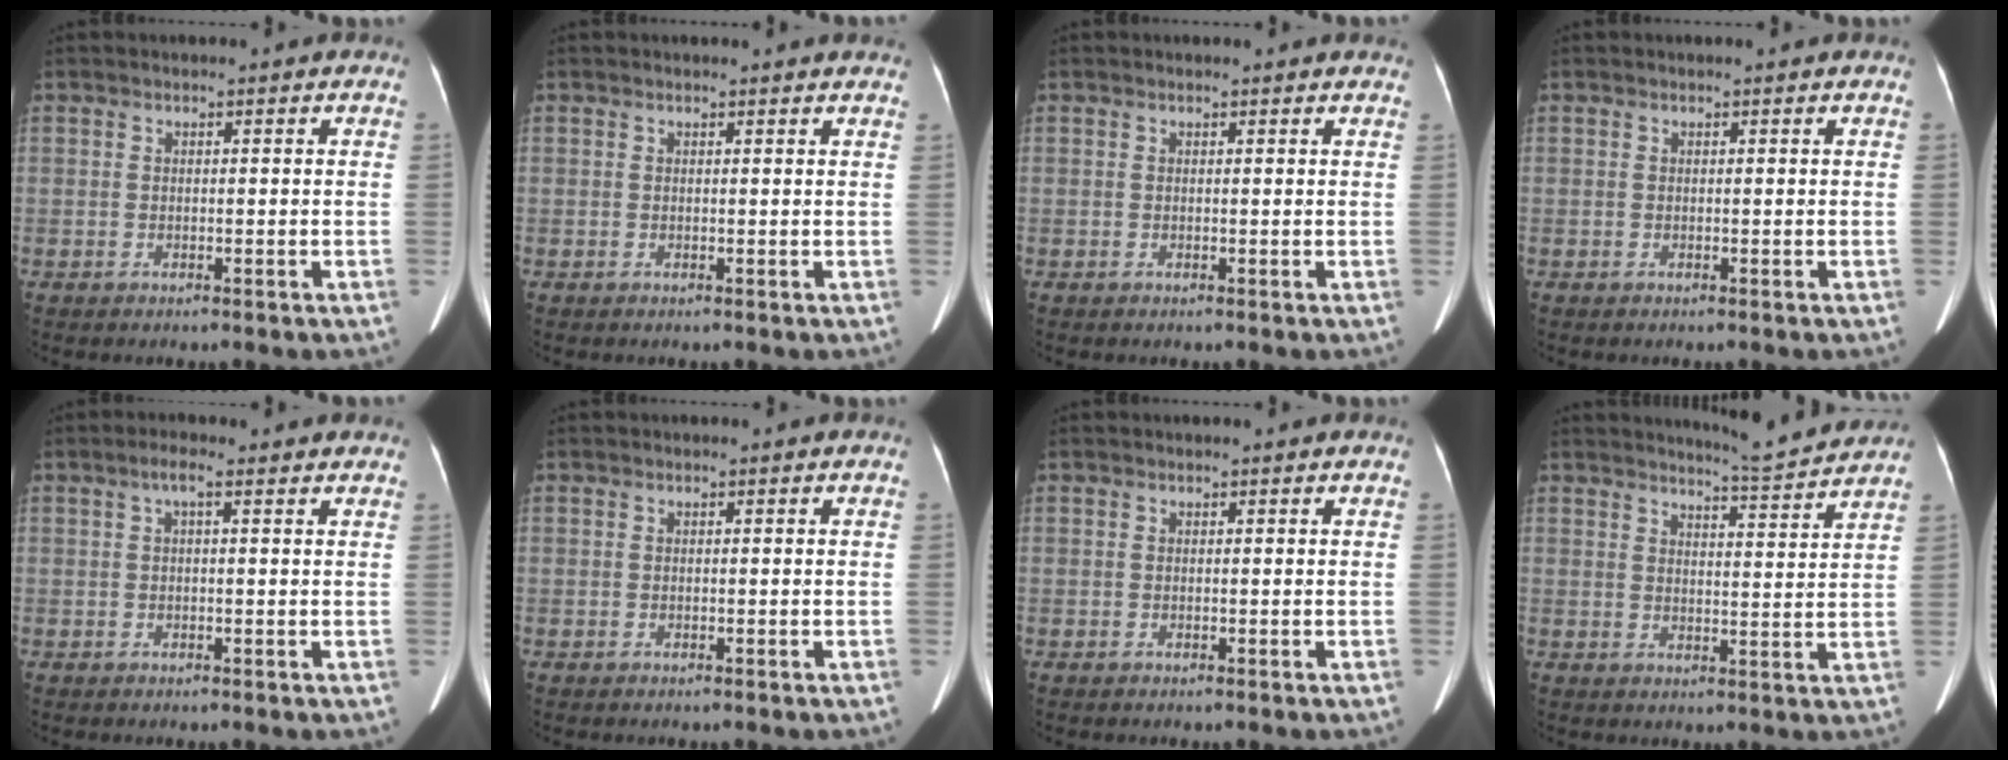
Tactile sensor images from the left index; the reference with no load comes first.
{"total": 3.6, "force": [3.5, 0.3, 0.7], "torque": [-0.014, 0.006, 0.024]}
{"total": 2.6, "force": [2.5, 0.6, 0.5], "torque": [-0.015, 0.009, 0.014]}
{"total": 0.0}
{"total": 2.8, "force": [1.7, 0.5, 2.1], "torque": [-0.038, 0.025, 0.024]}
{"total": 0.0}
{"total": 0.0}
{"total": 7.2, "force": [7.0, -1.1, 1.1], "torque": [-0.035, -0.014, 0.095]}